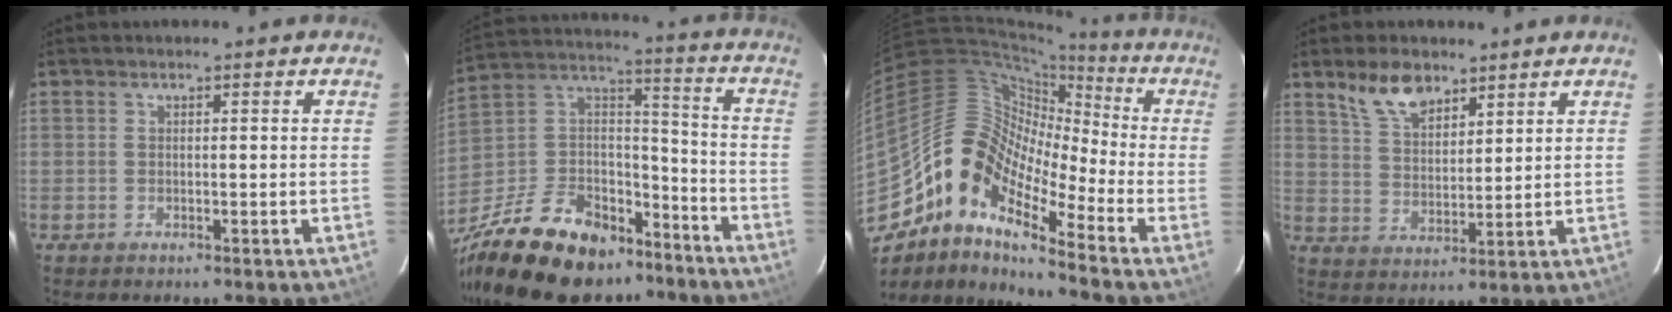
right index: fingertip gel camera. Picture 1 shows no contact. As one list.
[{"total": 27.7, "force": [-18.8, 14.4, 14.5], "torque": [-0.323, 0.016, -0.298]}, {"total": 13.5, "force": [-8.5, 5.6, 9.0], "torque": [-0.140, 0.012, -0.184]}, {"total": 8.0, "force": [5.7, 3.8, 4.1], "torque": [-0.076, 0.014, 0.113]}]